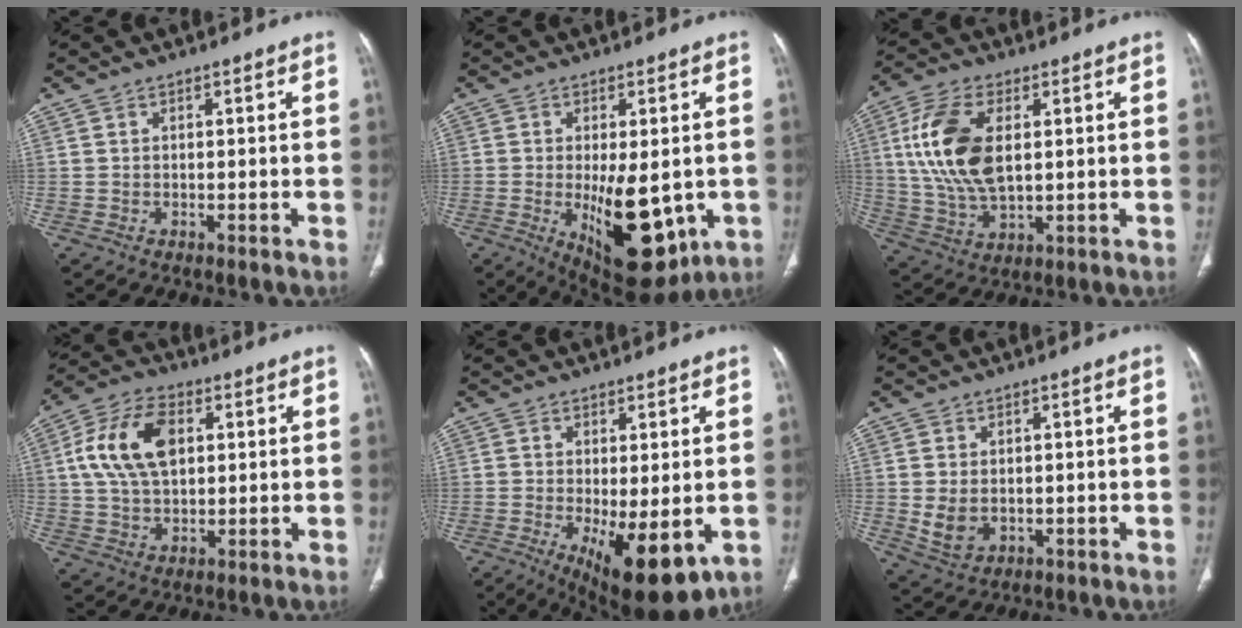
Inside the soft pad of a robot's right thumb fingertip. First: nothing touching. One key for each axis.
{"total": 15.6, "fx": -3.4, "fy": 7.2, "fz": 13.4, "tx": -0.183, "ty": -0.018, "tz": -0.026}
{"total": 15.0, "fx": 2.8, "fy": 8.0, "fz": 12.4, "tx": -0.255, "ty": -0.004, "tz": 0.058}
{"total": 13.6, "fx": 3.0, "fy": 8.2, "fz": 10.4, "tx": -0.193, "ty": 0.010, "tz": 0.052}
{"total": 12.0, "fx": -3.2, "fy": 4.4, "fz": 10.6, "tx": -0.156, "ty": -0.024, "tz": -0.032}
{"total": 4.9, "fx": -0.1, "fy": 3.7, "fz": 3.3, "tx": -0.055, "ty": -0.007, "tz": 0.013}